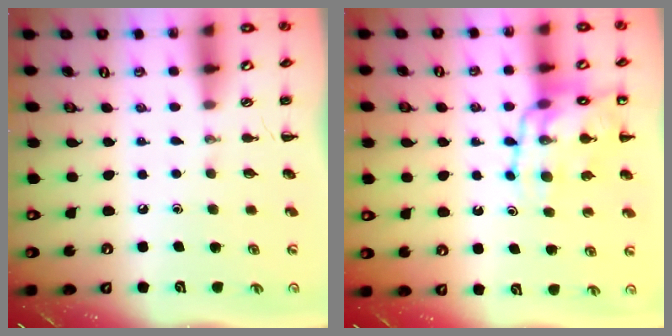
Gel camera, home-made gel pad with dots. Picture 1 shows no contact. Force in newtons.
{"total": 13.1, "press": 12.8, "slide": 2.8}